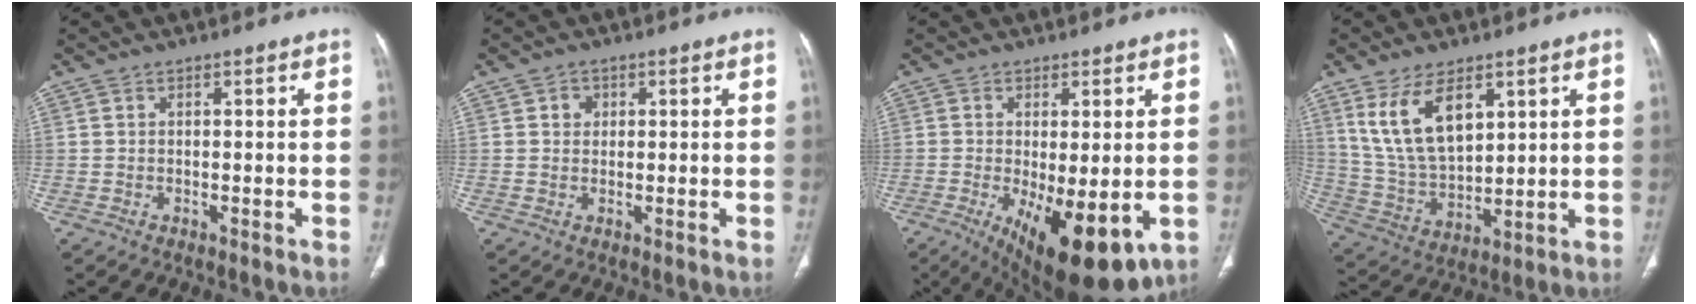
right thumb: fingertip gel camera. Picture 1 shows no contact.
{"total": 1.9, "force": [0.6, 1.7, 0.6], "torque": [0.000, 0.000, 0.007]}
{"total": 15.1, "force": [-4.7, 5.6, 13.2], "torque": [-0.189, -0.025, -0.051]}
{"total": 13.7, "force": [6.4, 7.1, 9.7], "torque": [-0.170, -0.027, 0.144]}